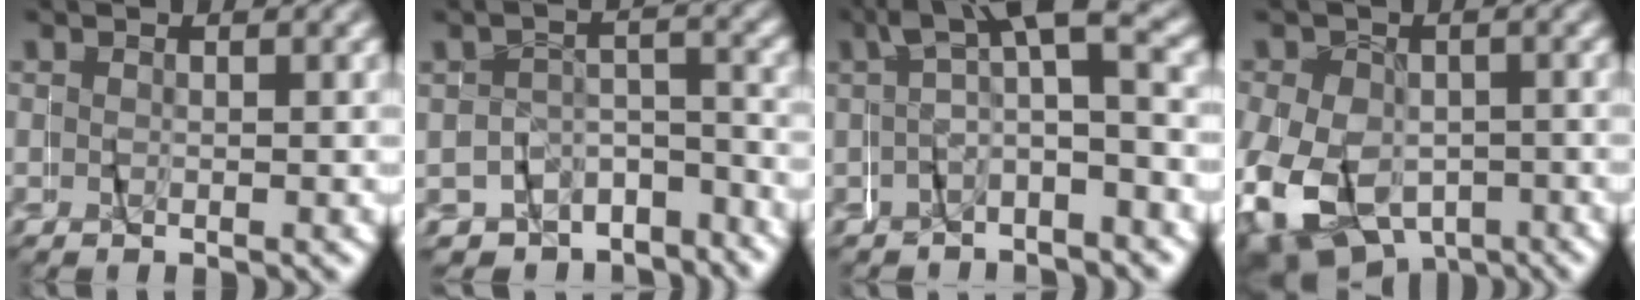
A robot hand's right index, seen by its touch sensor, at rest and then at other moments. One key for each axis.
{"total": 5.0, "fx": -4.4, "fy": 2.2, "fz": -0.7, "tx": 0.010, "ty": -0.009, "tz": -0.075}
{"total": 3.7, "fx": 0.9, "fy": 1.0, "fz": 3.4, "tx": -0.048, "ty": 0.022, "tz": -0.001}
{"total": 10.6, "fx": -4.8, "fy": 8.3, "fz": 4.5, "tx": -0.108, "ty": -0.060, "tz": -0.056}